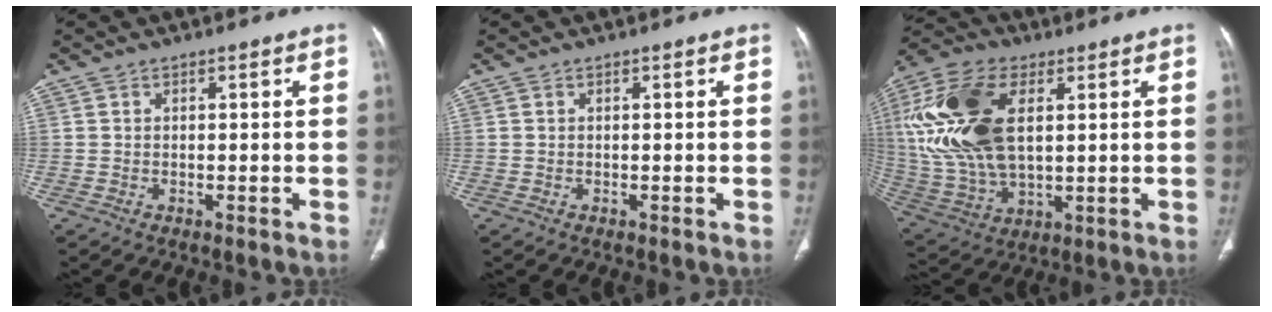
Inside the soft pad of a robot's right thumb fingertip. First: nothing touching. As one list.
[{"total": 0.0}, {"total": 21.5, "force": [4.6, 11.9, 17.3], "torque": [-0.364, -0.005, 0.089]}]